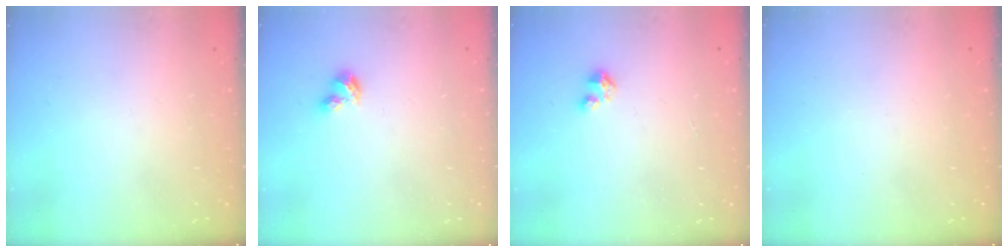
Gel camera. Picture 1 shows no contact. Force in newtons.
{"total": 3.1, "press": 3.1, "slide": 0.5}
{"total": 1.6, "press": 1.6, "slide": 0.2}
{"total": 0.0}